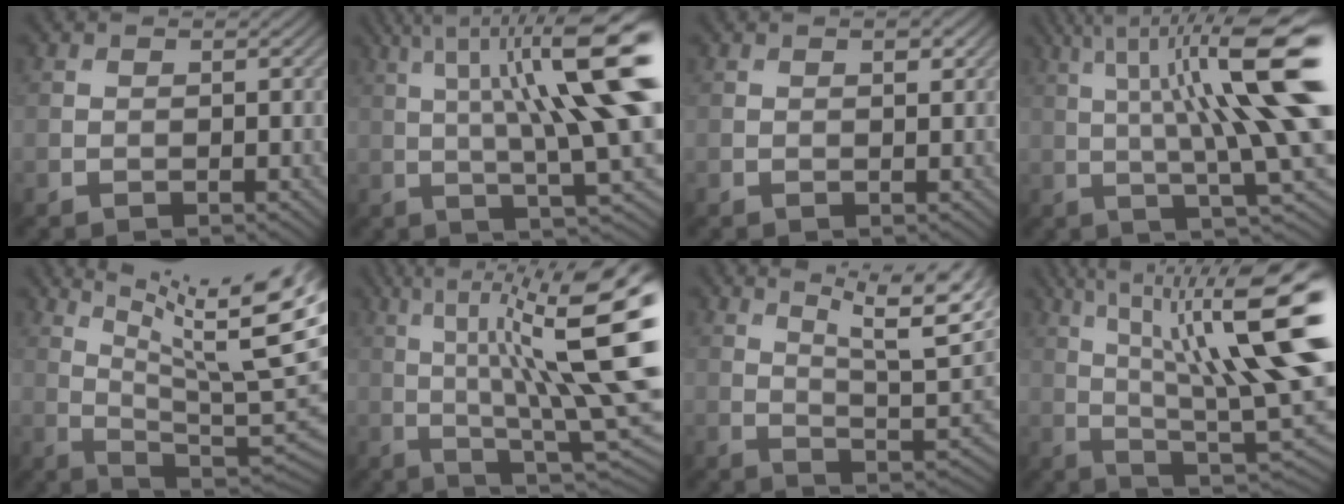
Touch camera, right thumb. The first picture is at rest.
{"total": 16.3, "force": [3.9, 3.4, 15.5], "torque": [-0.245, 0.015, 0.077]}
{"total": 1.1, "force": [0.5, 0.3, 0.9], "torque": [-0.015, -0.001, 0.010]}
{"total": 16.2, "force": [3.7, 2.9, 15.5], "torque": [-0.248, 0.010, 0.083]}
{"total": 16.2, "force": [8.6, 3.2, 13.3], "torque": [-0.195, -0.003, 0.140]}
{"total": 18.0, "force": [4.1, 4.2, 17.0], "torque": [-0.265, 0.024, 0.078]}
{"total": 14.0, "force": [8.4, 3.7, 10.5], "torque": [-0.172, 0.010, 0.128]}
{"total": 19.0, "force": [5.6, 5.0, 17.5], "torque": [-0.280, 0.026, 0.099]}